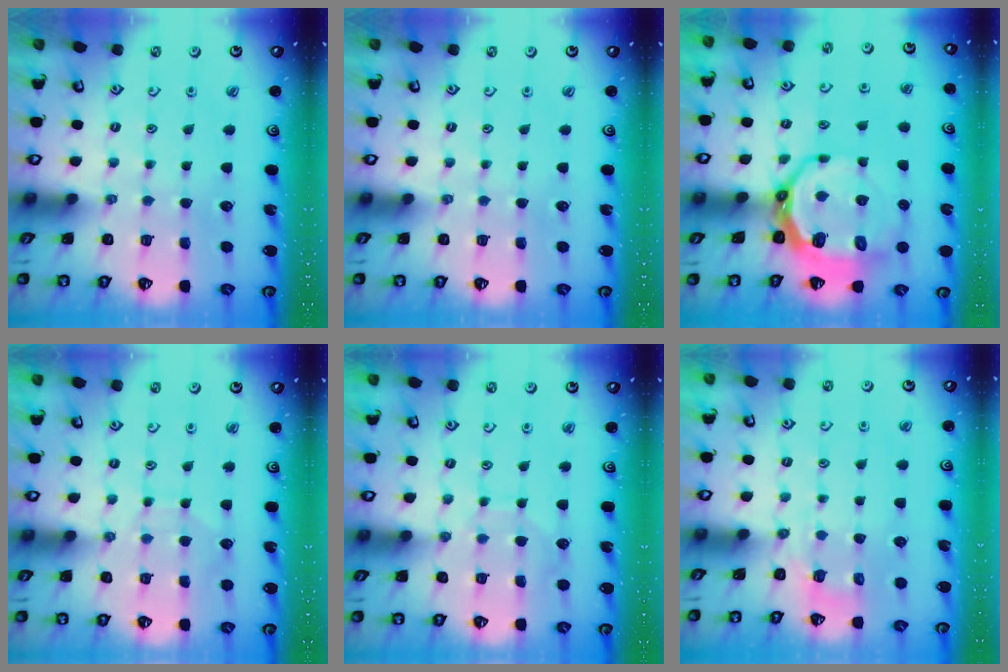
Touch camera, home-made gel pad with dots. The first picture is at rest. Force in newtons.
{"total": 0.0}
{"total": 13.1, "press": 12.3, "slide": 4.7}
{"total": 5.0, "press": 5.0, "slide": 0.5}
{"total": 6.3, "press": 6.3, "slide": 0.5}
{"total": 2.3, "press": 1.7, "slide": 1.6}